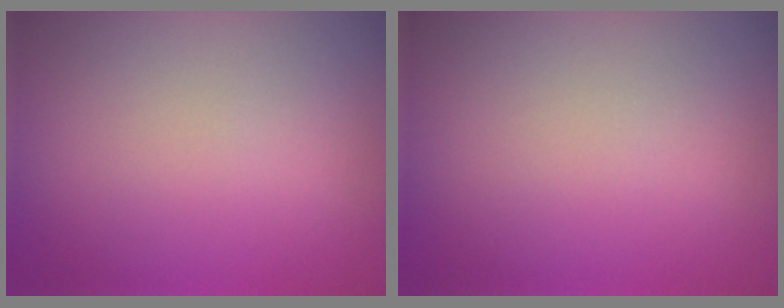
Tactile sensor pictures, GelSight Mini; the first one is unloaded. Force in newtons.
{"total": 0.0}